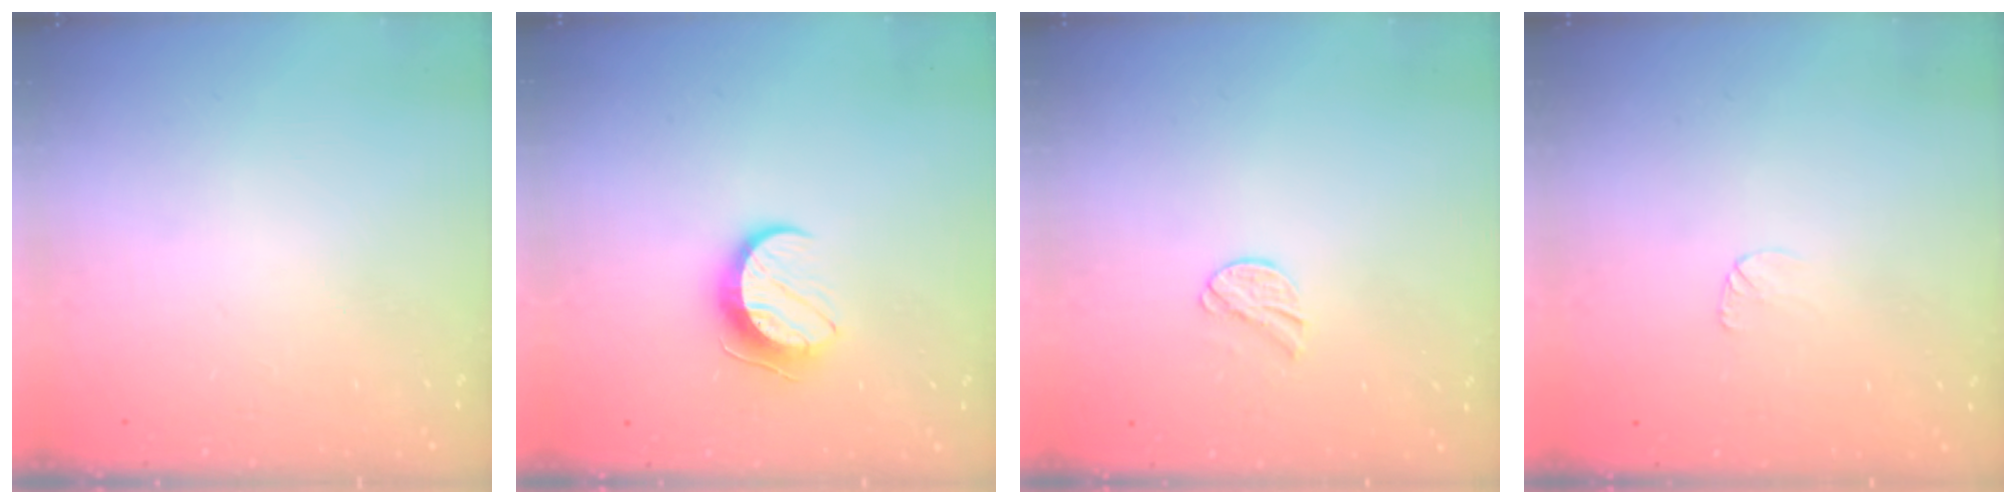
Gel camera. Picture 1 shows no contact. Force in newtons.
{"total": 10.3, "press": 10.2, "slide": 0.5}
{"total": 8.5, "press": 8.4, "slide": 0.7}
{"total": 3.7, "press": 3.7, "slide": 0.4}